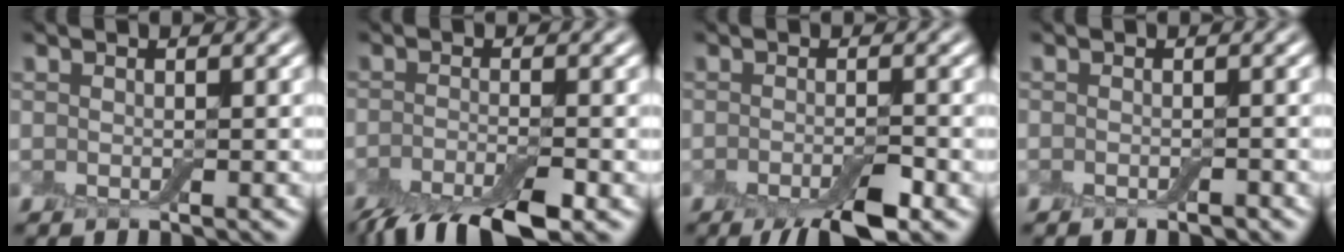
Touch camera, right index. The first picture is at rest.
{"total": 6.5, "force": [-4.9, 1.6, 4.0], "torque": [-0.068, -0.014, -0.091]}
{"total": 4.4, "force": [-3.0, 1.0, 3.1], "torque": [-0.052, -0.006, -0.049]}
{"total": 1.0, "force": [-0.9, 0.3, 0.4], "torque": [-0.007, -0.006, -0.014]}